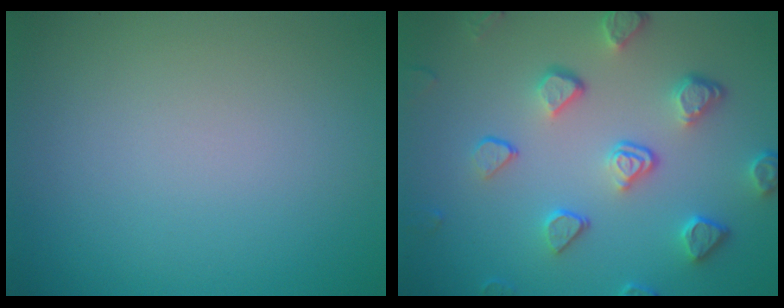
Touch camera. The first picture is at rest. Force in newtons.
{"total": 5.0, "press": 3.8, "slide": 3.2}